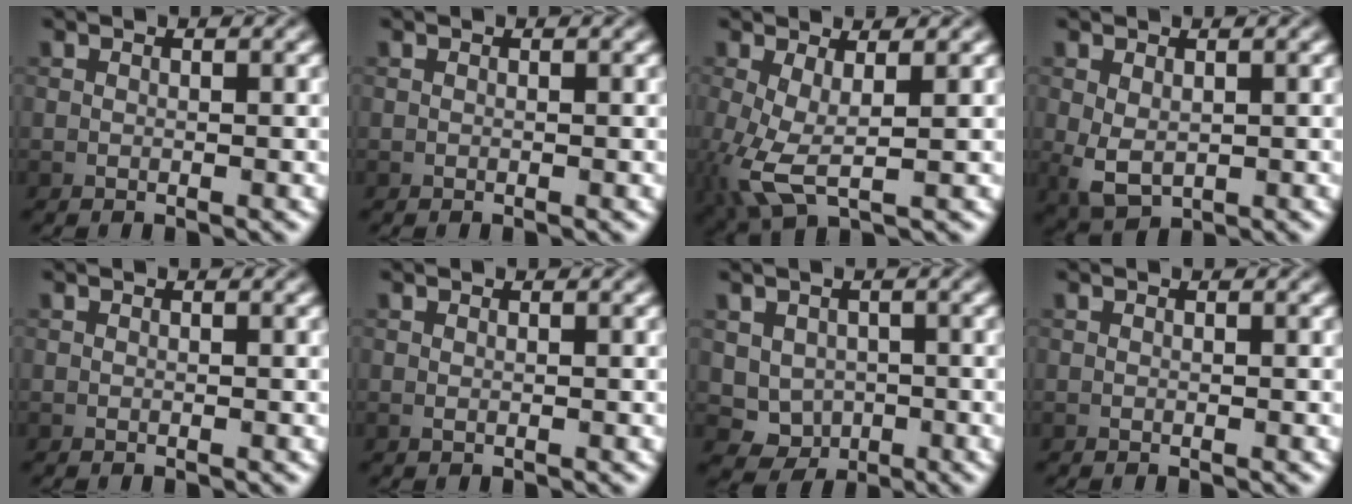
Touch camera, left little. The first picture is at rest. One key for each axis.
{"total": 0.0}
{"total": 4.7, "fx": -0.5, "fy": 1.6, "fz": 4.4, "tx": -0.116, "ty": -0.011, "tz": -0.010}
{"total": 3.1, "fx": 0.0, "fy": 2.0, "fz": 2.4, "tx": -0.061, "ty": -0.008, "tz": 0.008}
{"total": 0.0}
{"total": 0.0}
{"total": 3.9, "fx": -0.3, "fy": 3.5, "fz": 1.8, "tx": -0.026, "ty": -0.010, "tz": -0.002}
{"total": 0.0}